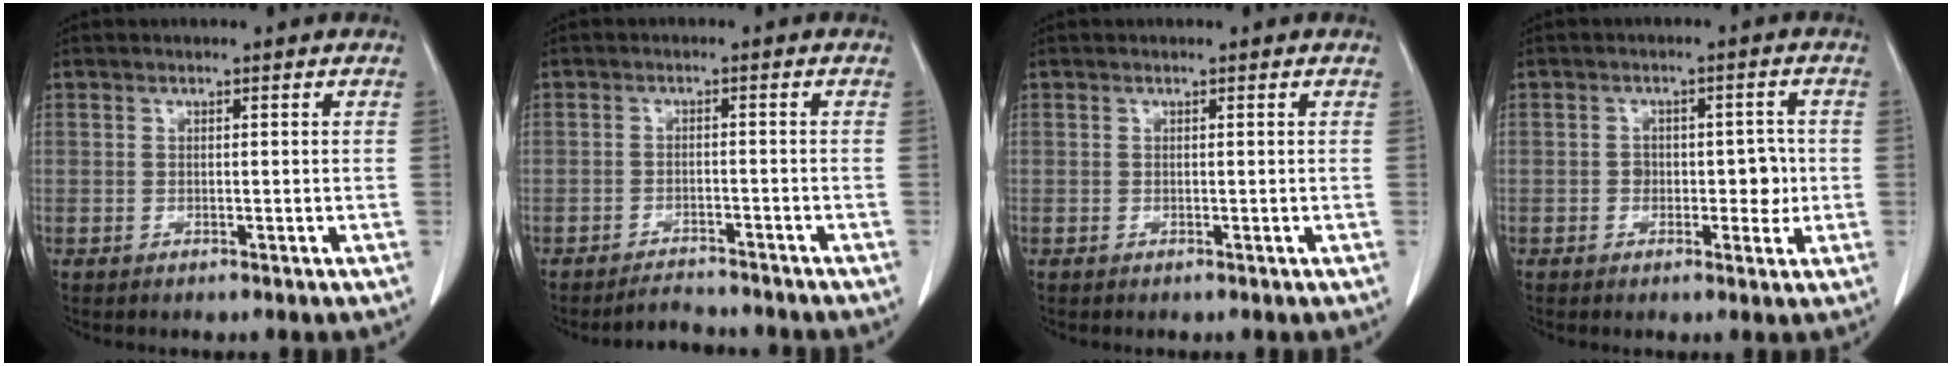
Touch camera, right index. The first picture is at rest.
{"total": 3.6, "force": [-3.5, 0.7, -0.1], "torque": [0.001, -0.005, -0.055]}
{"total": 0.0}
{"total": 4.0, "force": [-0.5, 2.7, 2.9], "torque": [-0.027, 0.014, -0.003]}